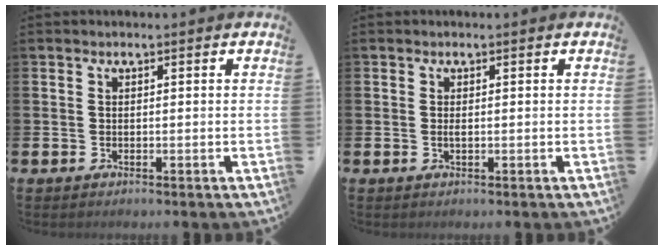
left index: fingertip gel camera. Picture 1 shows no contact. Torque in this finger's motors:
{"motor_torque": [0.40, 0.02, -0.04, 0.00]}